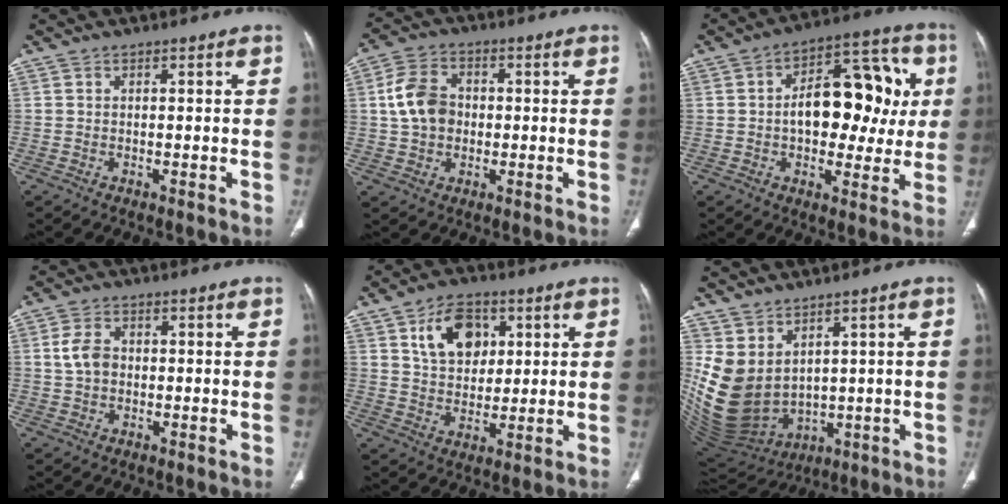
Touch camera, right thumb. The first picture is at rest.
{"total": 8.6, "force": [0.3, 6.7, 5.5], "torque": [-0.089, 0.015, 0.000]}
{"total": 18.8, "force": [1.5, 11.0, 15.2], "torque": [-0.163, 0.030, 0.021]}
{"total": 4.5, "force": [0.2, 3.4, 3.0], "torque": [-0.055, 0.010, 0.000]}
{"total": 11.2, "force": [4.3, 7.8, 6.9], "torque": [-0.080, -0.012, 0.077]}
{"total": 15.2, "force": [3.4, 10.9, 10.1], "torque": [-0.199, -0.031, 0.107]}